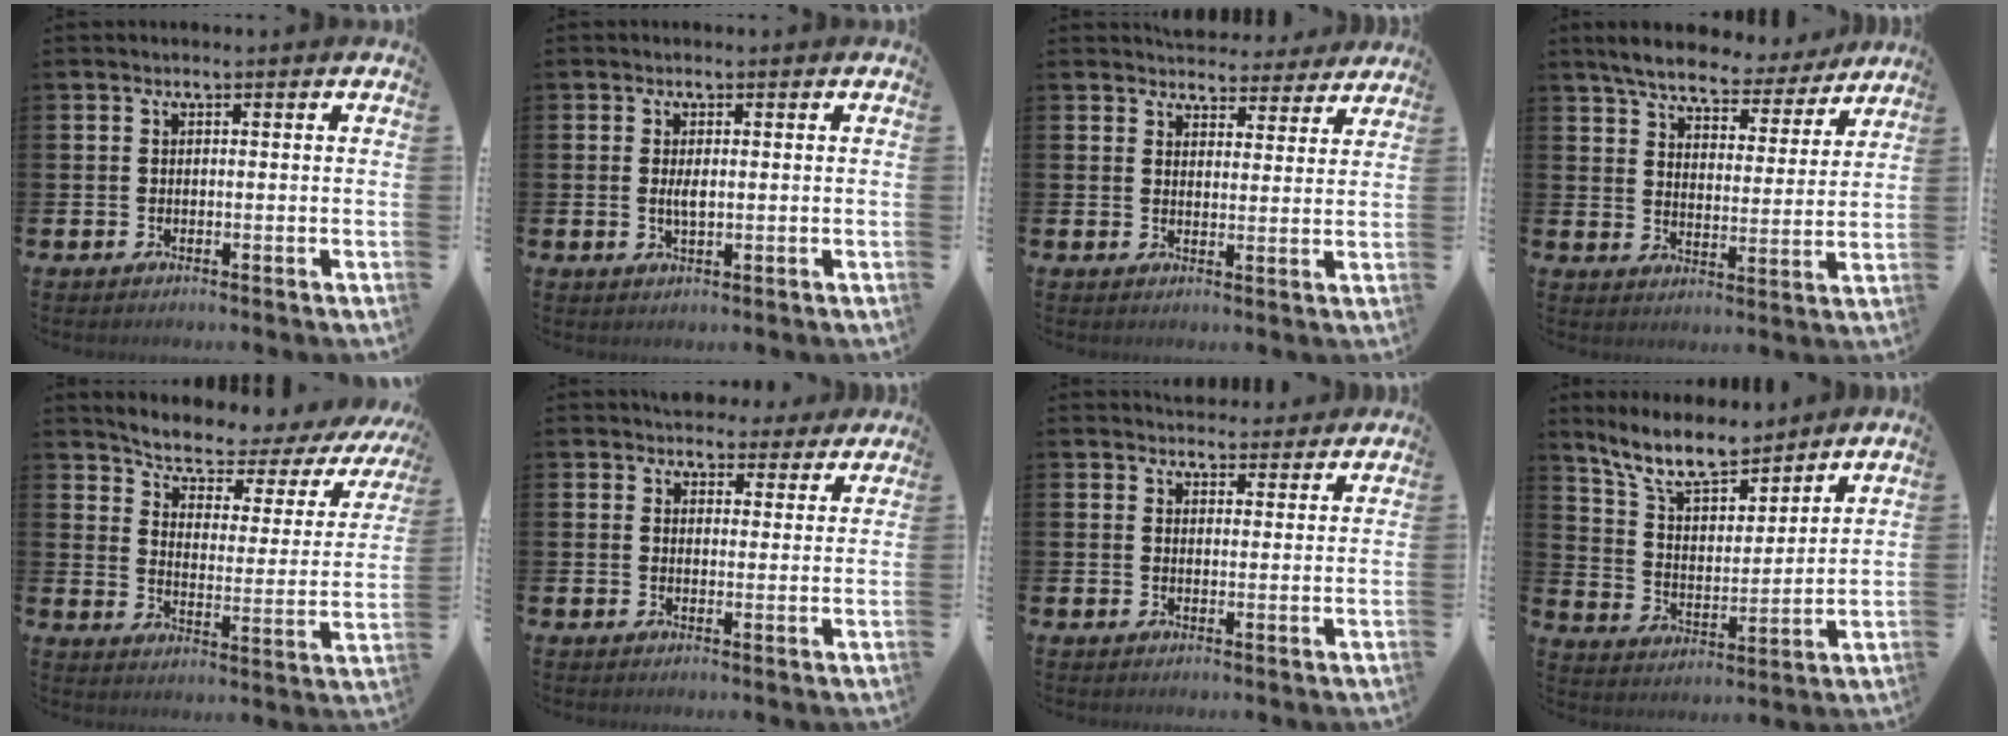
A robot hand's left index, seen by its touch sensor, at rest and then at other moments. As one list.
[{"total": 1.8, "force": [0.2, 0.6, 1.6], "torque": [-0.026, 0.000, 0.001]}, {"total": 4.6, "force": [4.4, 1.2, 0.0], "torque": [-0.002, -0.031, 0.079]}, {"total": 7.0, "force": [6.5, 1.6, 1.9], "torque": [-0.063, -0.041, 0.112]}, {"total": 5.3, "force": [4.6, 1.7, 2.0], "torque": [-0.066, -0.040, 0.071]}, {"total": 4.2, "force": [3.8, 1.8, 0.1], "torque": [-0.004, -0.018, 0.067]}, {"total": 3.8, "force": [3.6, 1.1, -0.1], "torque": [0.007, -0.021, 0.065]}, {"total": 10.0, "force": [8.6, 2.9, 4.3], "torque": [-0.112, -0.043, 0.156]}]